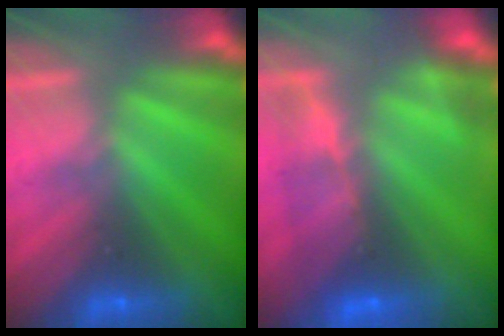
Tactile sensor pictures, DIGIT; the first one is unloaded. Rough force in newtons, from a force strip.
{"total": 7.8}